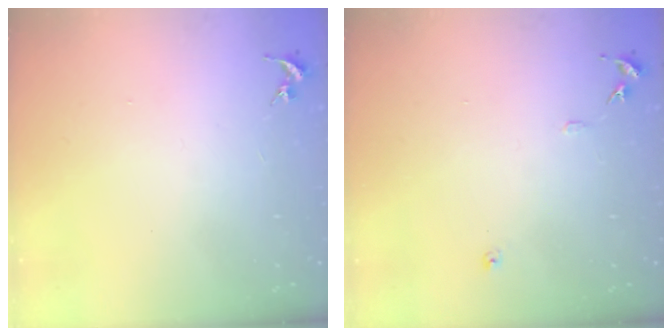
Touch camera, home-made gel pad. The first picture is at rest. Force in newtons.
{"total": 6.1, "press": 6.1, "slide": 0.7}